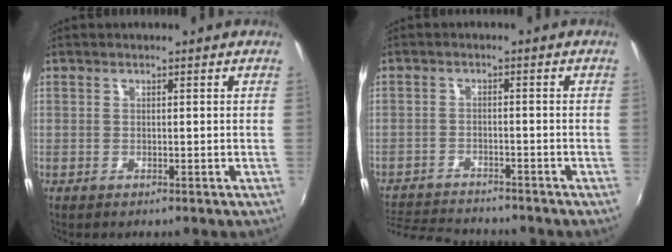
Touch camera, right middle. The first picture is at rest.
{"total": 10.1, "force": [-9.4, 2.3, 2.9], "torque": [-0.086, -0.008, -0.155]}